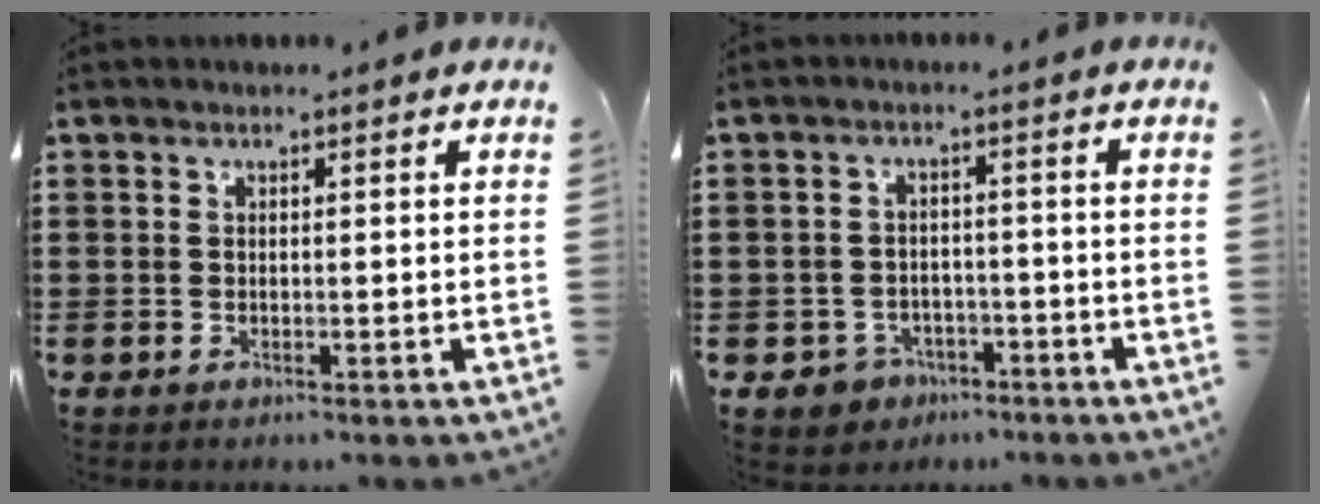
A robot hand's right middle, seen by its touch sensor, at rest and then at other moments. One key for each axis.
{"total": 3.0, "fx": -2.4, "fy": 1.8, "fz": 0.3, "tx": -0.021, "ty": 0.002, "tz": -0.053}